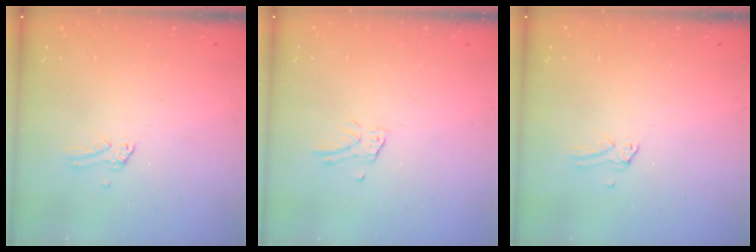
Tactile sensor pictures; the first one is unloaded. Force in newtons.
{"total": 2.8, "press": 2.8, "slide": 0.1}
{"total": 0.0}